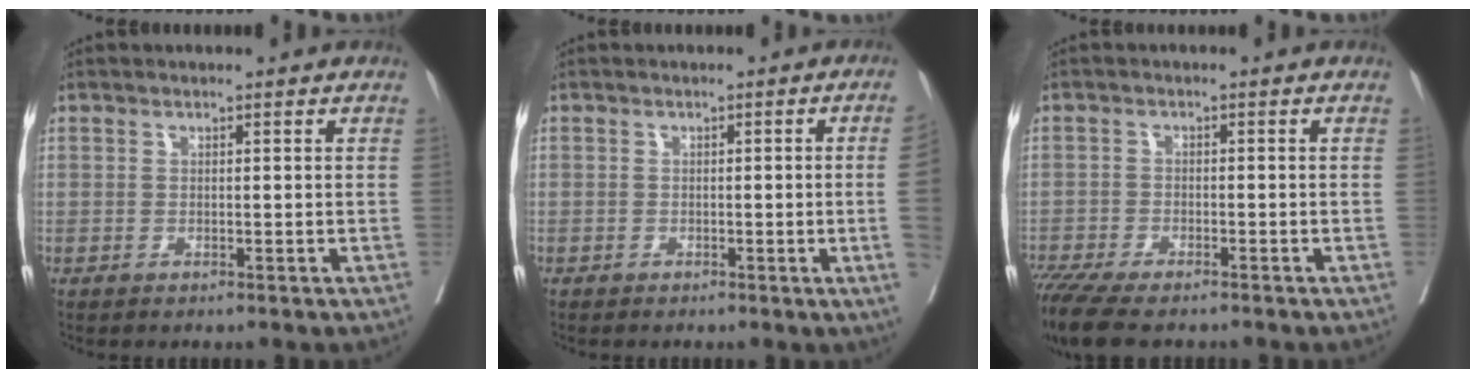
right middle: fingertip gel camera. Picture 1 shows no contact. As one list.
[{"total": 3.4, "force": [-0.5, -1.1, 3.2], "torque": [-0.039, -0.007, -0.007]}, {"total": 9.8, "force": [-7.9, 2.4, 5.2], "torque": [-0.094, -0.015, -0.129]}]